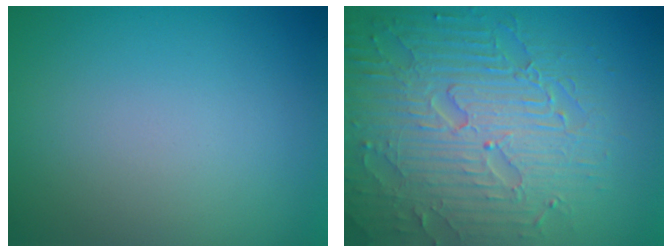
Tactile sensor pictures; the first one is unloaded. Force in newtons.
{"total": 8.4, "press": 6.1, "slide": 5.8}